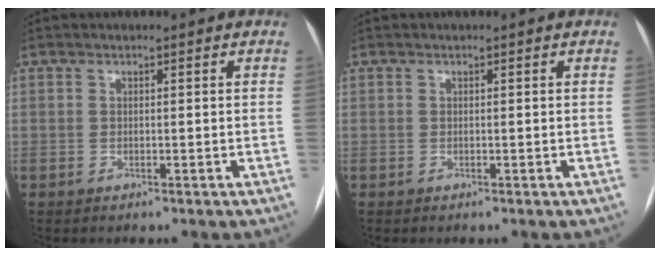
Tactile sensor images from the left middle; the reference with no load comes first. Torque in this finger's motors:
{"motor_torque": [0.00, 0.00, 0.00, 0.00]}